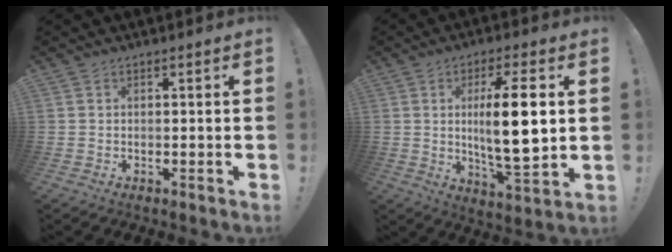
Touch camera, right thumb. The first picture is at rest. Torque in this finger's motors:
{"motor_torque": [0.63, 1.99, 0.85, -0.48, 0.47]}